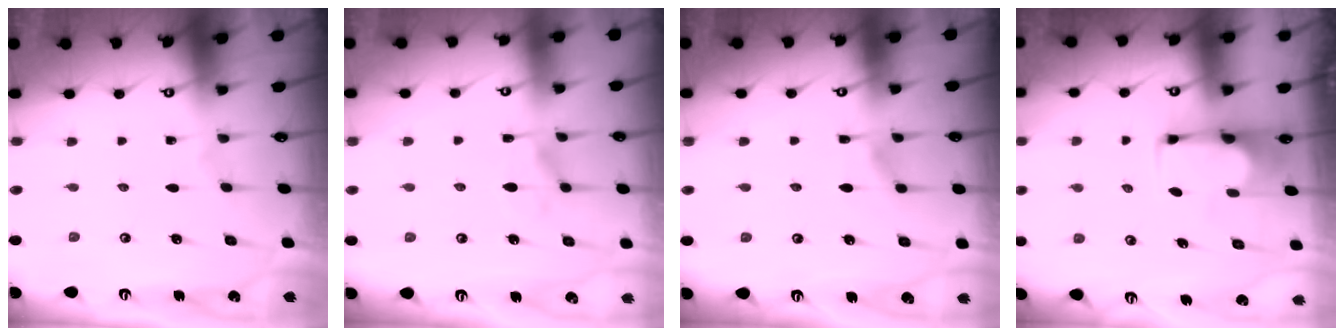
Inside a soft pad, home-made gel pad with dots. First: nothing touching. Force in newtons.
{"total": 0.7, "press": 0.3, "slide": 0.7}
{"total": 5.4, "press": 5.4, "slide": 0.6}
{"total": 1.8, "press": 1.7, "slide": 0.6}